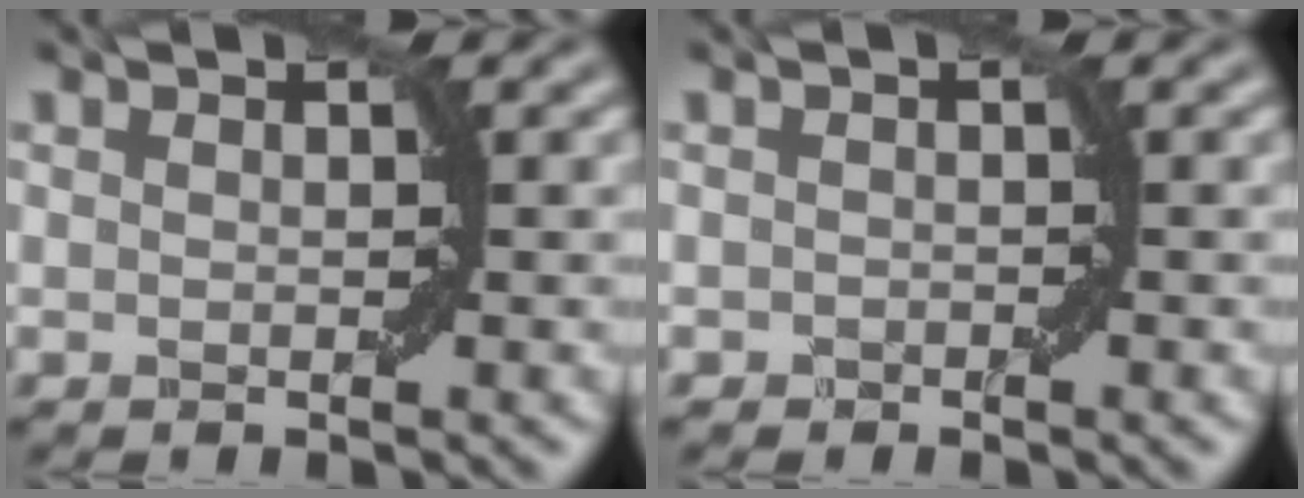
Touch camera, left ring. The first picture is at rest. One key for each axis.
{"total": 0.6, "fx": -0.4, "fy": 0.3, "fz": 0.0, "tx": 0.003, "ty": -0.002, "tz": -0.007}